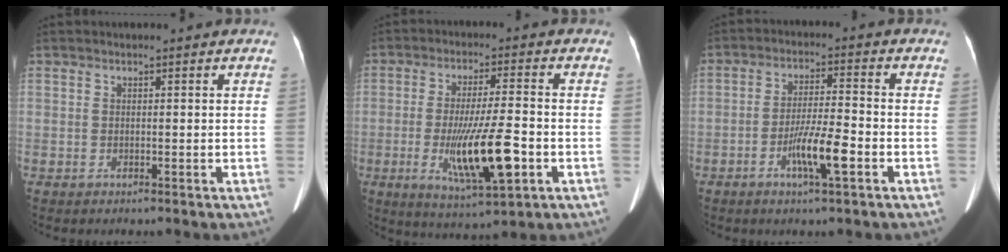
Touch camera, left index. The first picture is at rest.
{"total": 12.1, "force": [-3.5, 1.5, 11.5], "torque": [-0.208, -0.020, -0.053]}
{"total": 7.1, "force": [-3.1, 0.4, 6.4], "torque": [-0.123, -0.004, -0.057]}